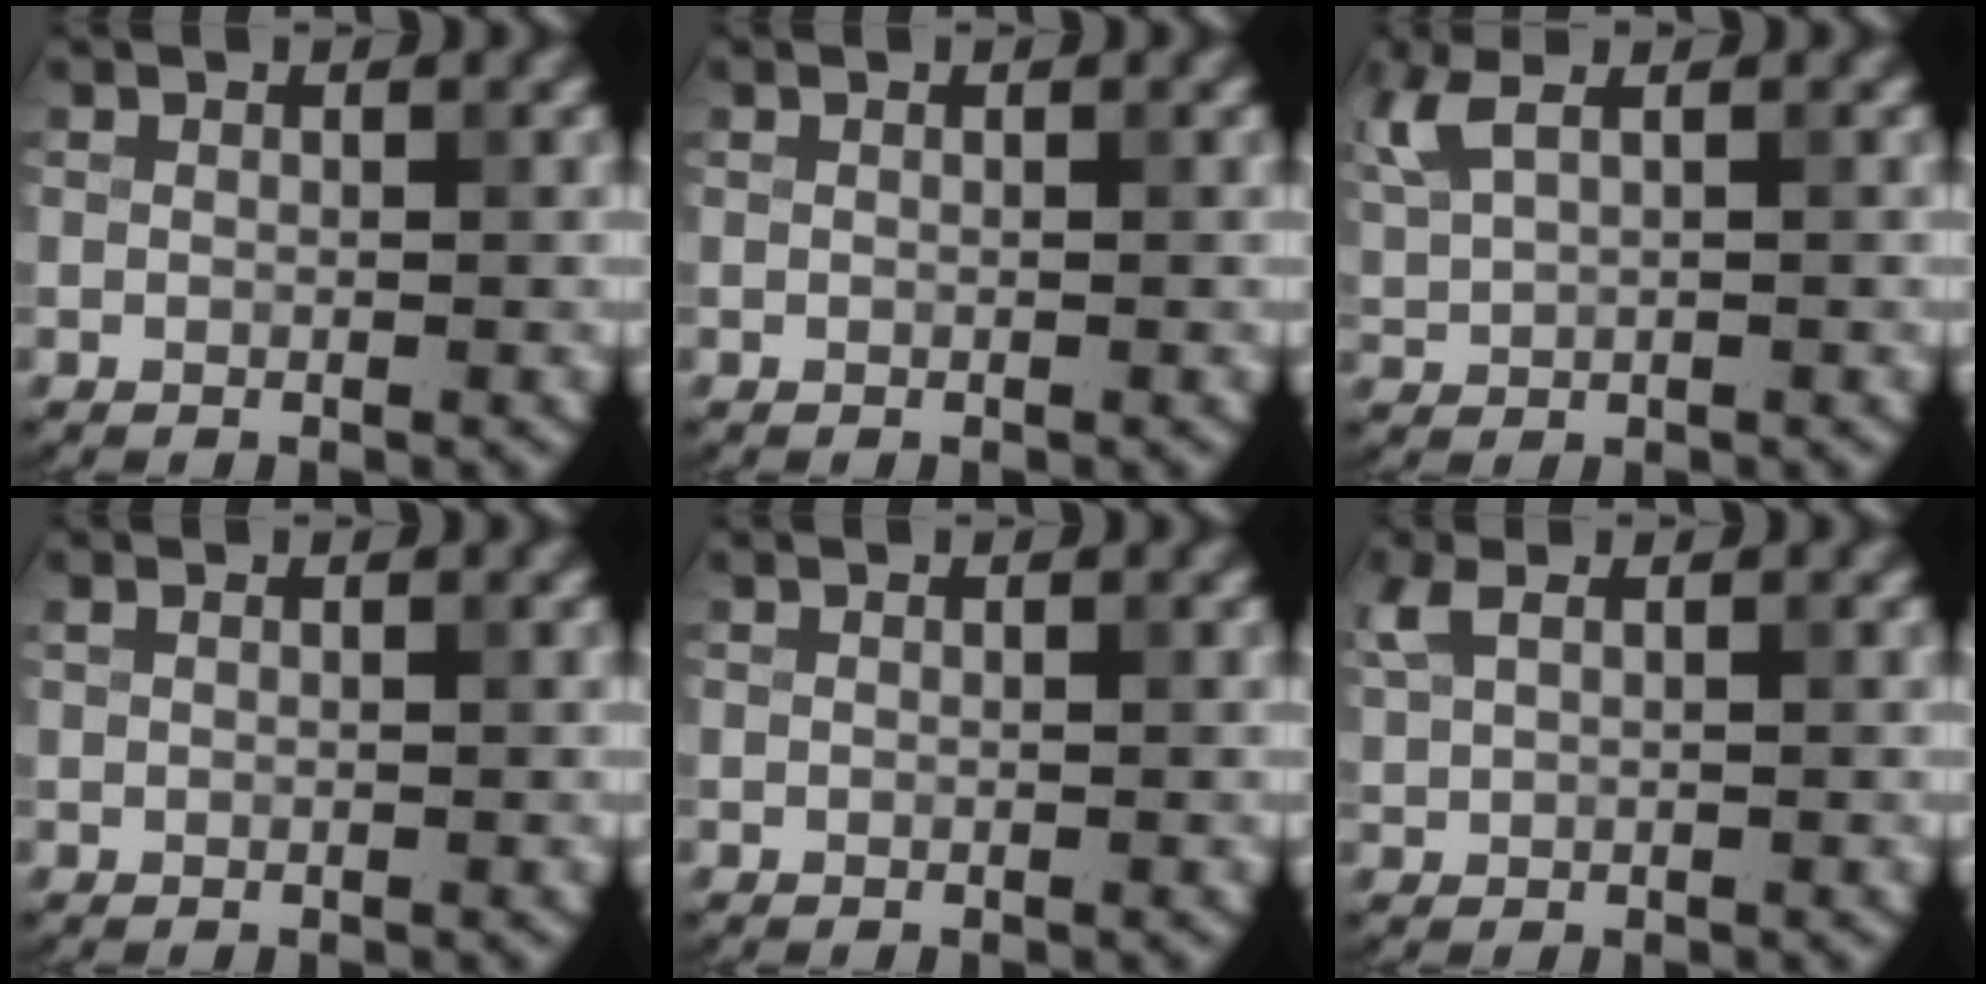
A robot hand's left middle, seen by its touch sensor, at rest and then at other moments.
{"total": 0.0}
{"total": 3.4, "force": [1.8, 1.2, 2.6], "torque": [-0.077, 0.012, 0.044]}
{"total": 0.6, "force": [0.3, 0.3, 0.4], "torque": [-0.010, 0.004, 0.004]}
{"total": 0.0}
{"total": 2.1, "force": [1.2, 0.8, 1.5], "torque": [-0.041, 0.009, 0.025]}